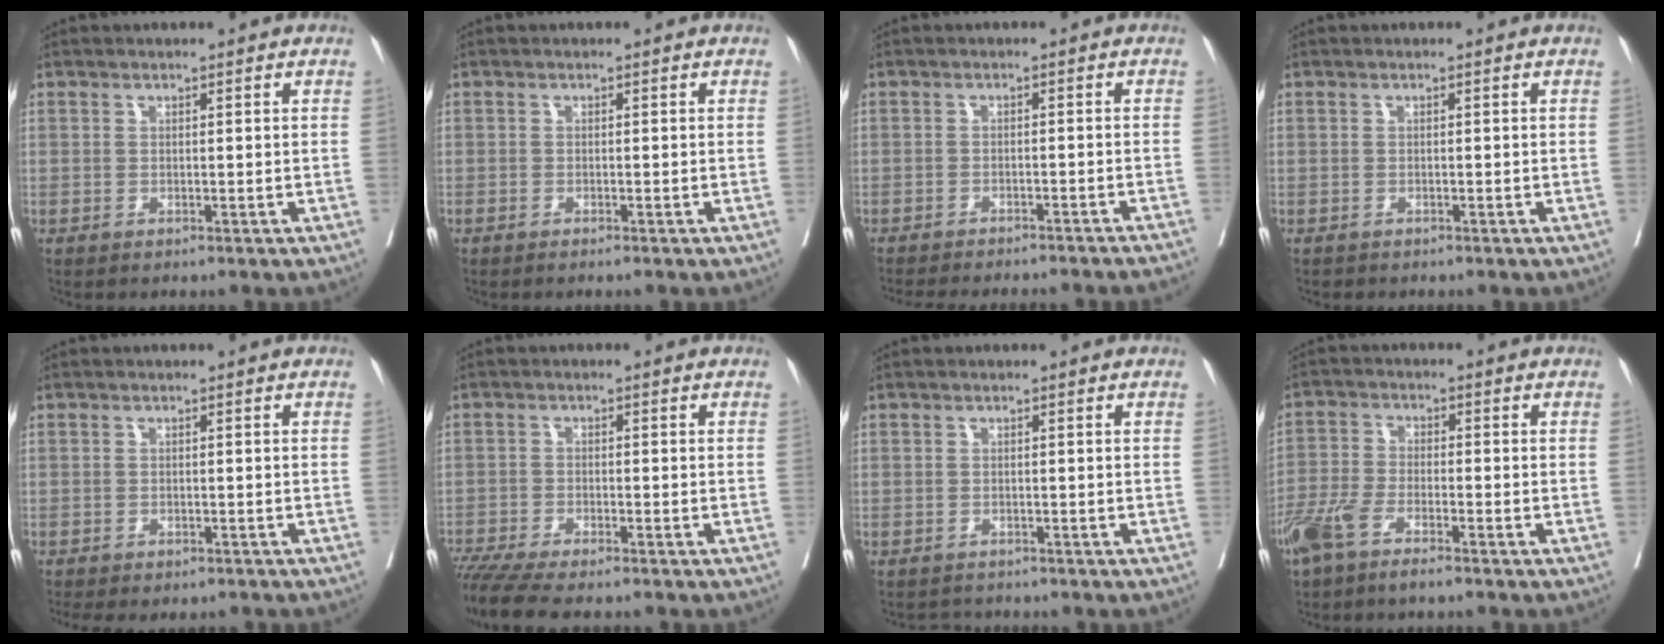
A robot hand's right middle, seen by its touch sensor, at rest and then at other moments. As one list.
[{"total": 1.0, "force": [-0.9, 0.0, 0.5], "torque": [-0.009, -0.002, -0.012]}, {"total": 17.3, "force": [-15.9, 1.3, 6.5], "torque": [-0.106, -0.028, -0.196]}, {"total": 0.6, "force": [-0.5, 0.2, 0.0], "torque": [-0.011, -0.001, -0.011]}, {"total": 5.1, "force": [-4.3, 2.1, 1.8], "torque": [-0.019, 0.003, -0.057]}, {"total": 8.3, "force": [-7.2, 0.4, 4.1], "torque": [-0.066, -0.016, -0.120]}, {"total": 1.5, "force": [-1.3, 0.6, -0.5], "torque": [0.005, -0.004, -0.023]}, {"total": 6.1, "force": [-4.4, 1.5, 4.0], "torque": [-0.096, -0.006, -0.089]}]